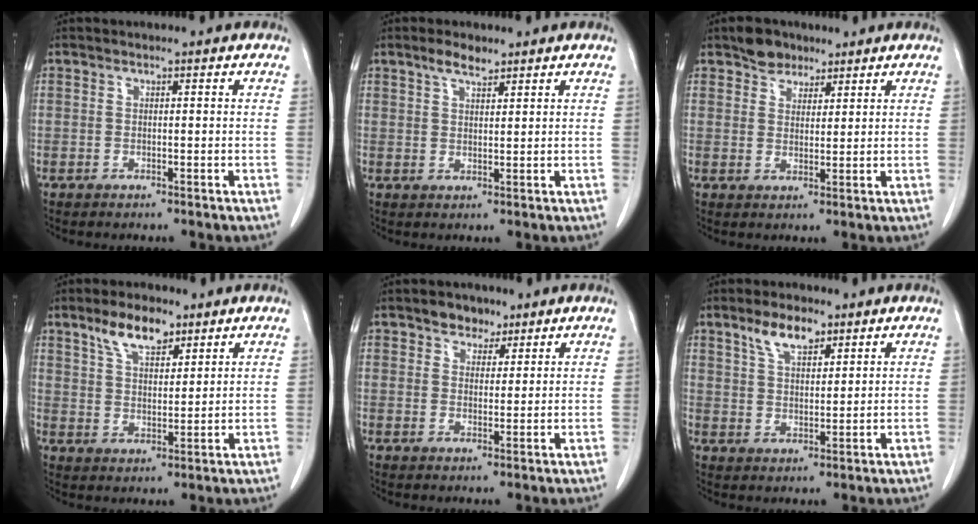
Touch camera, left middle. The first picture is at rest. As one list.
[{"total": 3.1, "force": [2.4, 0.9, 1.8], "torque": [-0.039, 0.004, 0.045]}, {"total": 4.0, "force": [3.1, 2.4, 1.0], "torque": [-0.017, 0.004, 0.053]}, {"total": 7.0, "force": [4.7, 2.8, 4.3], "torque": [-0.081, 0.007, 0.089]}, {"total": 3.6, "force": [2.6, 2.3, 1.0], "torque": [-0.012, 0.004, 0.042]}, {"total": 5.7, "force": [3.8, 2.2, 3.6], "torque": [-0.072, 0.006, 0.074]}]